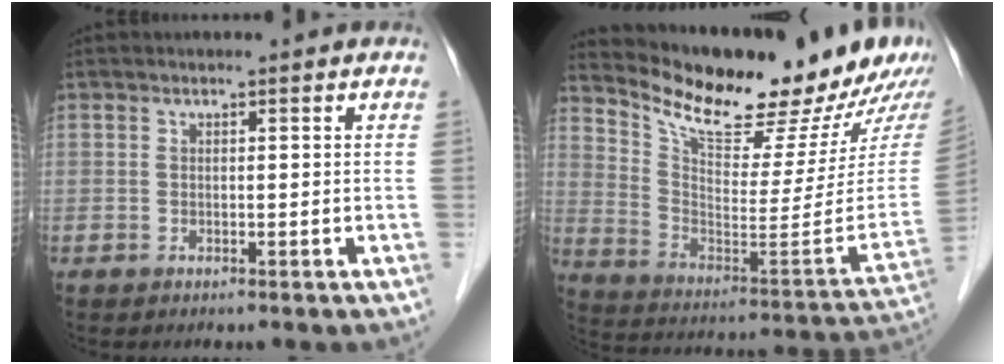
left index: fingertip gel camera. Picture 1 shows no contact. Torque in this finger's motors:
{"motor_torque": [1.04, -1.10, 0.34, 0.05]}